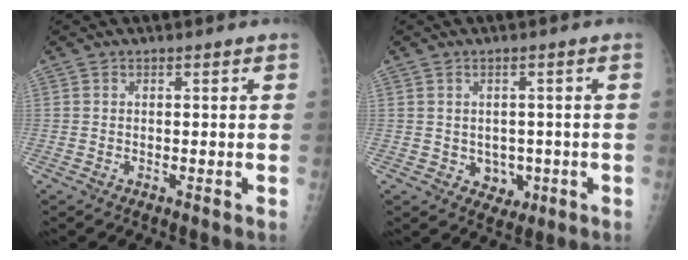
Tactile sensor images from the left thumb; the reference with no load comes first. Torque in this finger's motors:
{"motor_torque": [-0.17, 0.15, 0.34, 0.24, 0.01]}